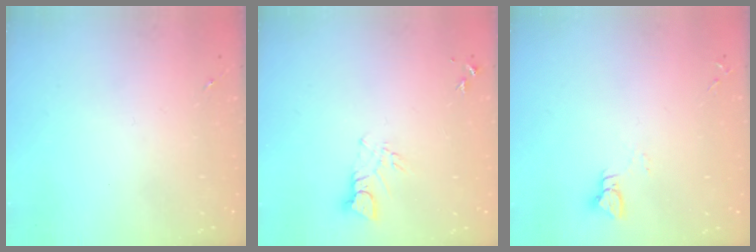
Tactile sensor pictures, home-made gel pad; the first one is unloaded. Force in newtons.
{"total": 4.0, "press": 4.0, "slide": 0.4}
{"total": 3.5, "press": 3.5, "slide": 0.3}